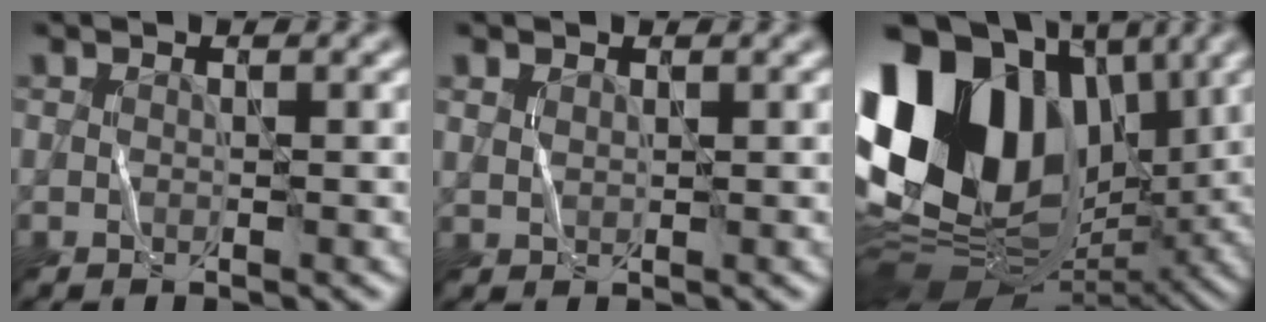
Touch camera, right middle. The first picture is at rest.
{"total": 0.9, "force": [0.7, 0.5, 0.3], "torque": [-0.008, 0.000, 0.017]}
{"total": 18.9, "force": [3.4, 13.5, 12.8], "torque": [-0.267, 0.027, 0.060]}